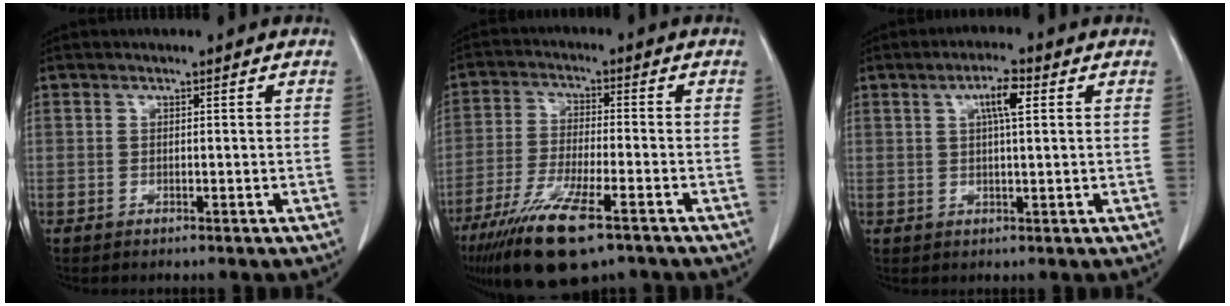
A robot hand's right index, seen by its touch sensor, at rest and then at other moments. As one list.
[{"total": 13.3, "force": [-8.6, 2.5, 9.8], "torque": [-0.189, -0.032, -0.150]}, {"total": 4.4, "force": [1.5, 0.7, 4.1], "torque": [-0.072, 0.006, 0.026]}]